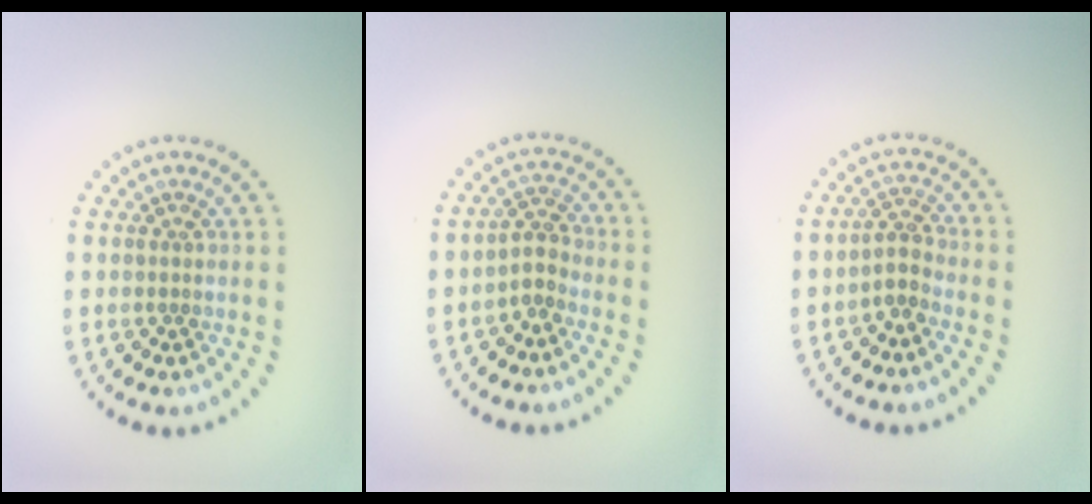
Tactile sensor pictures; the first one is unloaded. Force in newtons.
{"total": 2.0, "press": 1.4, "slide": 1.4}
{"total": 2.0, "press": 1.5, "slide": 1.3}